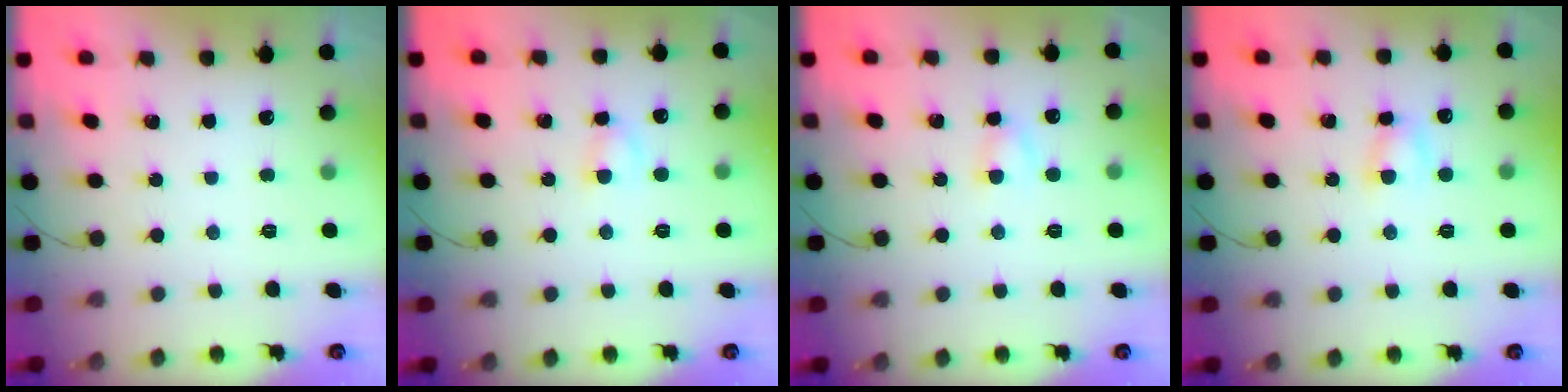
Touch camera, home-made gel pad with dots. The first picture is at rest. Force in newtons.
{"total": 2.8, "press": 2.6, "slide": 1.2}
{"total": 3.0, "press": 2.9, "slide": 1.0}
{"total": 3.9, "press": 3.7, "slide": 1.1}